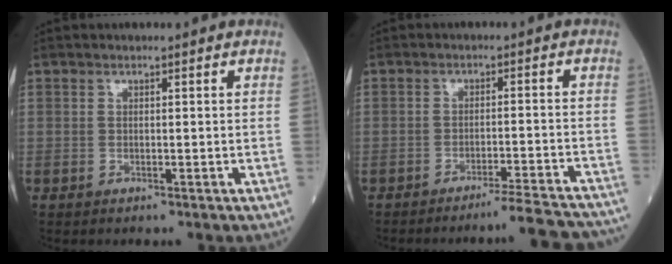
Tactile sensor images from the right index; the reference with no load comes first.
{"total": 11.5, "force": [-11.0, -0.8, 3.1], "torque": [-0.011, -0.005, -0.142]}